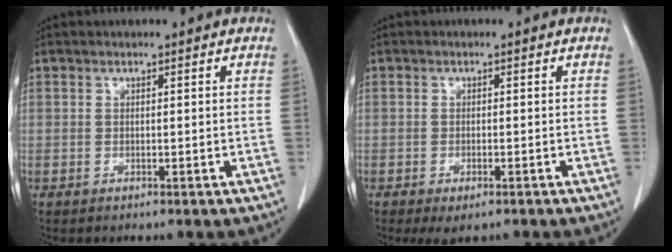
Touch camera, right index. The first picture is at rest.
{"total": 3.2, "force": [-2.2, 1.1, 2.1], "torque": [-0.031, -0.006, -0.026]}